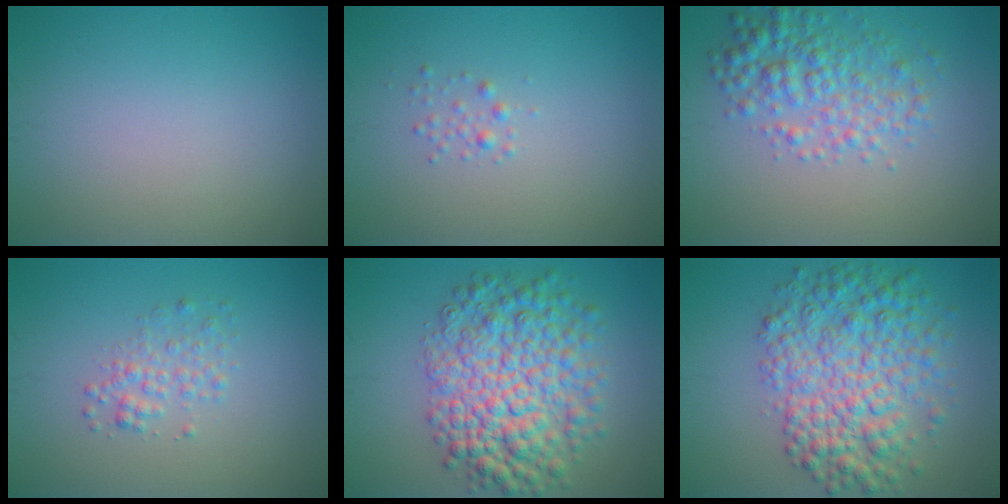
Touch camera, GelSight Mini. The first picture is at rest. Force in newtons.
{"total": 0.9, "press": 0.9, "slide": 0.0}
{"total": 4.4, "press": 4.3, "slide": 0.2}
{"total": 1.8, "press": 1.8, "slide": 0.1}
{"total": 8.7, "press": 8.7, "slide": 0.2}
{"total": 7.8, "press": 7.8, "slide": 0.0}